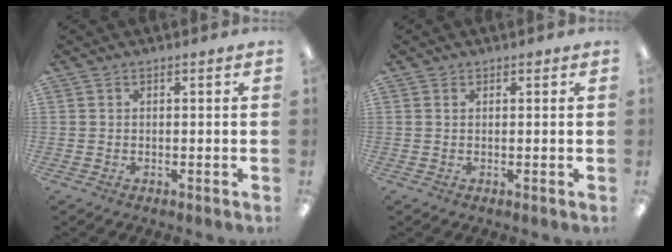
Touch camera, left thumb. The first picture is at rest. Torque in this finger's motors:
{"motor_torque": [0.06, 0.03, 0.23, -0.07, 0.00]}